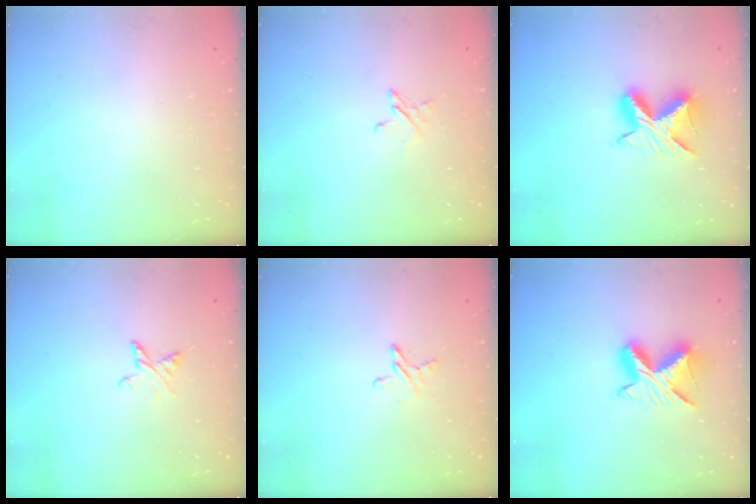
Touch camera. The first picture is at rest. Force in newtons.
{"total": 3.1, "press": 3.1, "slide": 0.2}
{"total": 9.5, "press": 9.5, "slide": 0.2}
{"total": 5.4, "press": 5.3, "slide": 0.6}
{"total": 3.8, "press": 3.8, "slide": 0.4}
{"total": 9.5, "press": 9.5, "slide": 0.2}